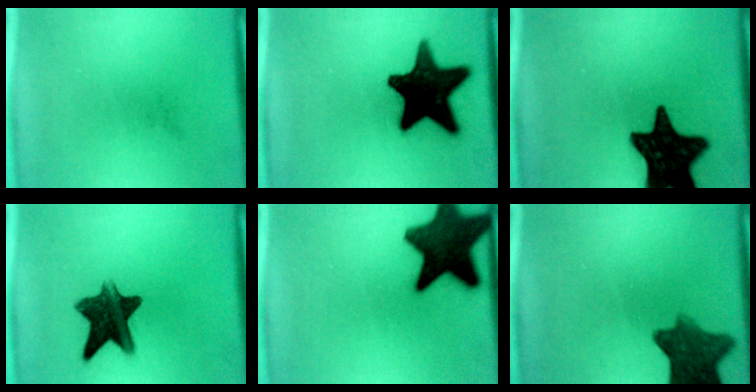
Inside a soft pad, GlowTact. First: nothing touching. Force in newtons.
{"total": 19.2}
{"total": 18.1}
{"total": 11.0}
{"total": 16.3}
{"total": 9.2}